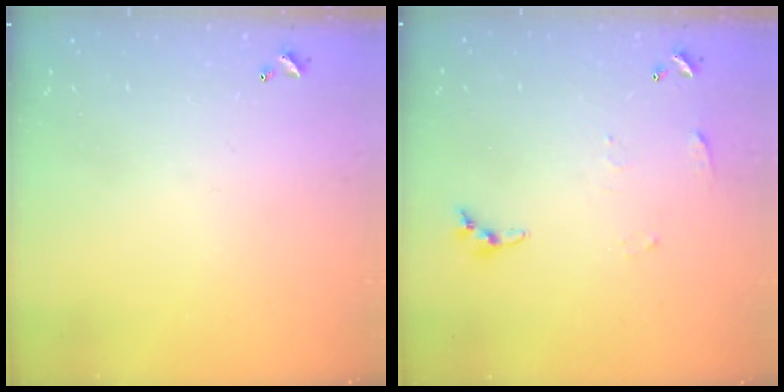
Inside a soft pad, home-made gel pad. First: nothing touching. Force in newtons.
{"total": 4.6, "press": 4.6, "slide": 0.5}